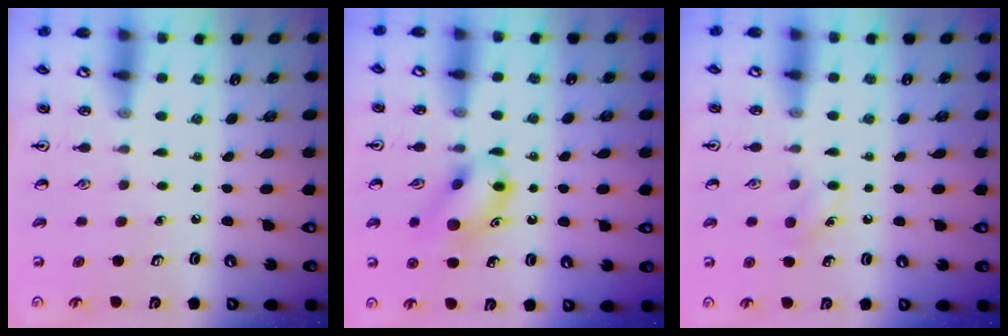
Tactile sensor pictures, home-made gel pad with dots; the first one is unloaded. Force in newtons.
{"total": 12.8, "press": 12.7, "slide": 1.1}
{"total": 6.5, "press": 6.3, "slide": 1.7}